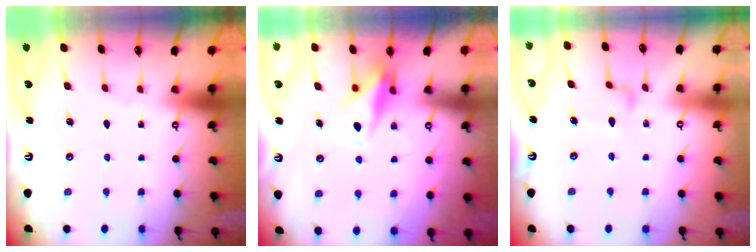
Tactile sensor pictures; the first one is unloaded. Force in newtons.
{"total": 8.8, "press": 8.6, "slide": 1.7}
{"total": 10.0, "press": 9.9, "slide": 0.5}